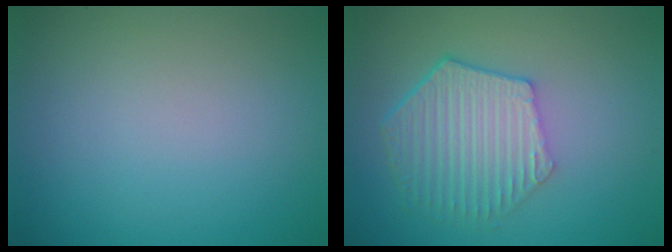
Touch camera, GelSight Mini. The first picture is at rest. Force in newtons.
{"total": 5.8, "press": 4.4, "slide": 3.7}